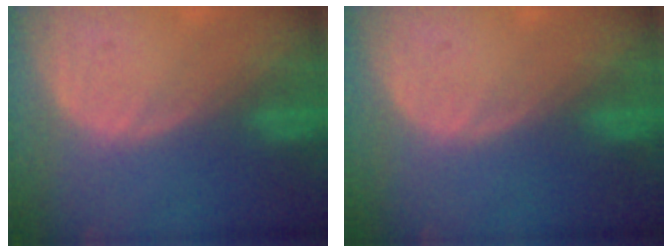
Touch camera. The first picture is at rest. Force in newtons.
{"total": 0.0}